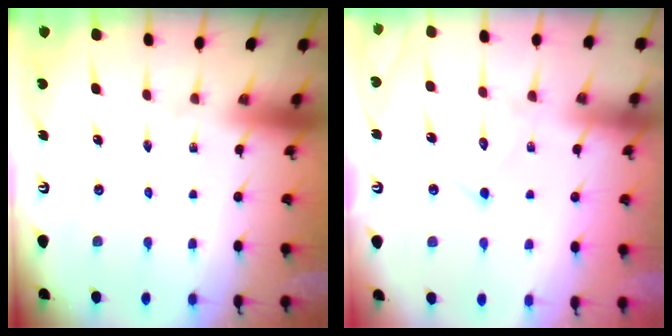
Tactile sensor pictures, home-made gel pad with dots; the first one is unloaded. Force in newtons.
{"total": 10.5, "press": 10.5, "slide": 0.8}